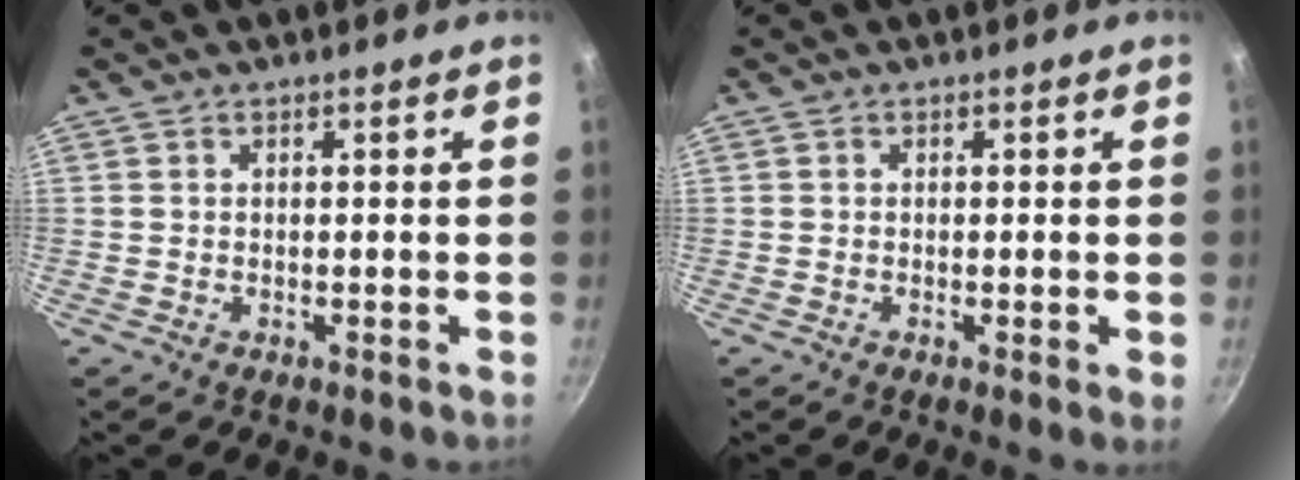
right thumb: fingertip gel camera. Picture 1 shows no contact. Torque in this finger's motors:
{"motor_torque": [-0.59, -0.08, -0.27, 0.05, -0.03]}